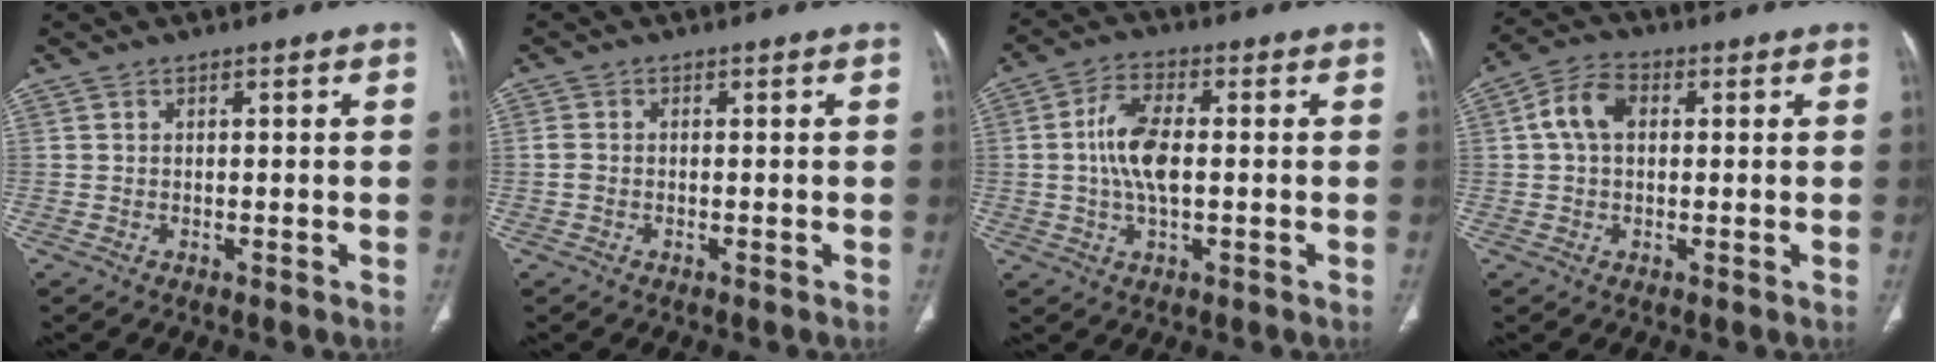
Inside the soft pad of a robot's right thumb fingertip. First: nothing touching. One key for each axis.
{"total": 1.2, "fx": -0.2, "fy": 0.9, "fz": 0.7, "tx": -0.019, "ty": 0.000, "tz": -0.003}
{"total": 8.5, "fx": 0.2, "fy": 4.0, "fz": 7.6, "tx": -0.155, "ty": 0.006, "tz": -0.001}
{"total": 6.7, "fx": 1.1, "fy": 4.6, "fz": 4.8, "tx": -0.093, "ty": 0.020, "tz": 0.015}